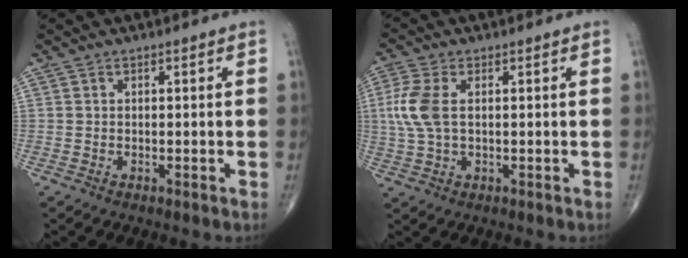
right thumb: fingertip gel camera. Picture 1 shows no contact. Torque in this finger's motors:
{"motor_torque": [-0.62, 0.76, 1.05, 0.16, 0.06]}